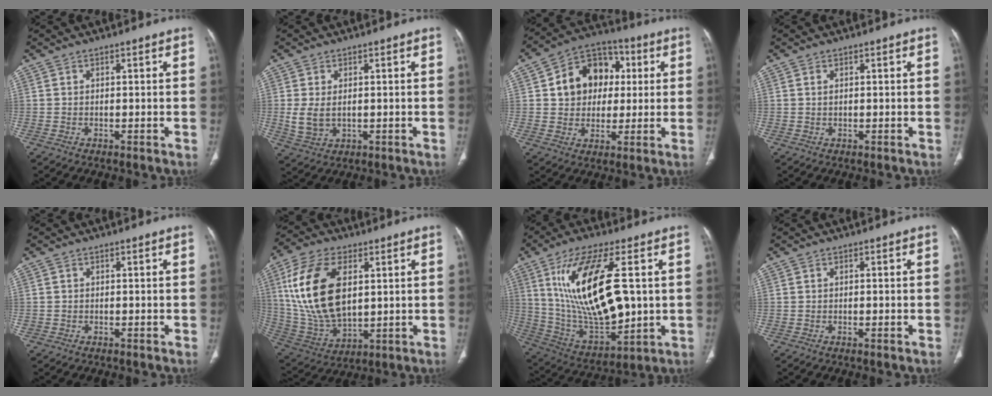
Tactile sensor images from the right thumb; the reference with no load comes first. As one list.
[{"total": 5.1, "force": [0.2, 3.2, 3.9], "torque": [-0.084, -0.008, 0.014]}, {"total": 13.8, "force": [2.5, 11.0, 8.0], "torque": [-0.083, 0.014, 0.035]}, {"total": 0.6, "force": [0.3, 0.3, 0.5], "torque": [-0.010, 0.001, 0.006]}, {"total": 0.6, "force": [-0.3, 0.5, 0.0], "torque": [-0.002, 0.004, -0.008]}, {"total": 20.2, "force": [4.6, 11.4, 16.0], "torque": [-0.312, -0.013, 0.094]}, {"total": 22.5, "force": [4.2, 9.0, 20.2], "torque": [-0.379, -0.017, 0.093]}, {"total": 0.9, "force": [-0.3, 0.1, 0.9], "torque": [-0.015, -0.001, -0.005]}]